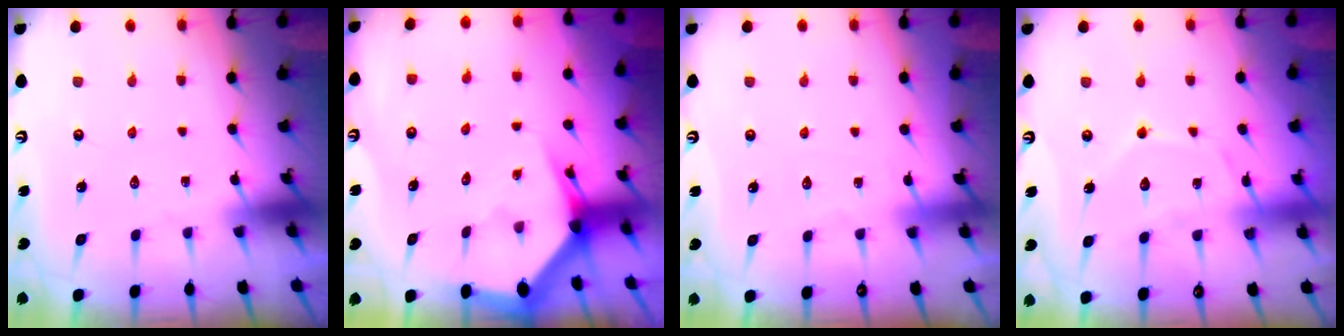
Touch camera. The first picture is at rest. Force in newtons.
{"total": 3.0, "press": 3.0, "slide": 0.1}
{"total": 4.6, "press": 4.5, "slide": 0.7}
{"total": 9.7, "press": 9.7, "slide": 0.8}